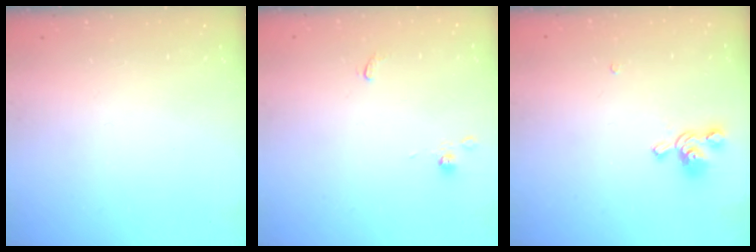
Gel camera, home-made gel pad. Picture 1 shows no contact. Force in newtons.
{"total": 1.1, "press": 1.1, "slide": 0.4}
{"total": 1.2, "press": 0.1, "slide": 1.2}